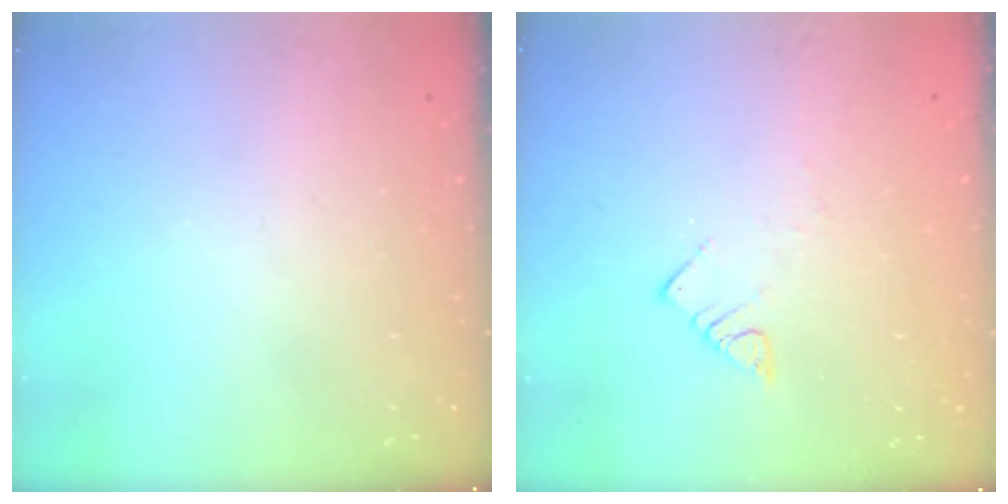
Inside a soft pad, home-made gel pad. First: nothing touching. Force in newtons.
{"total": 4.0, "press": 4.0, "slide": 0.4}